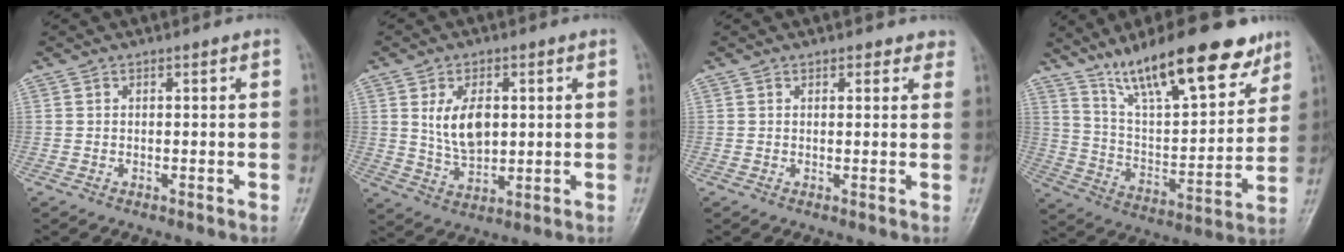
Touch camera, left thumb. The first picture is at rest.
{"total": 8.3, "force": [1.7, 5.1, 6.4], "torque": [-0.096, -0.010, 0.039]}
{"total": 2.4, "force": [1.8, 1.4, 0.8], "torque": [0.017, -0.004, 0.015]}
{"total": 21.9, "force": [14.9, 6.8, 14.5], "torque": [-0.199, -0.057, 0.253]}